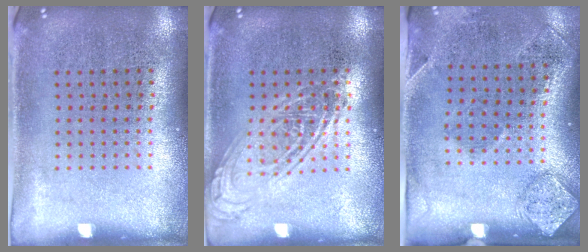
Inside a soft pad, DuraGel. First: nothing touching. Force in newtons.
{"total": 2.6, "press": 2.6, "slide": 0.3}
{"total": 1.9, "press": 1.2, "slide": 1.5}